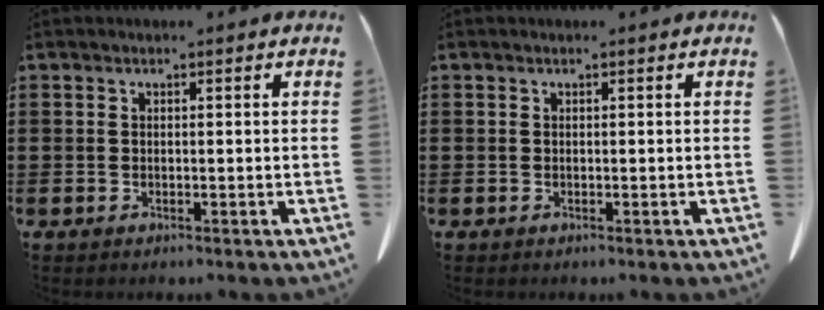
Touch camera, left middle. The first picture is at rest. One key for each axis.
{"total": 0.0}